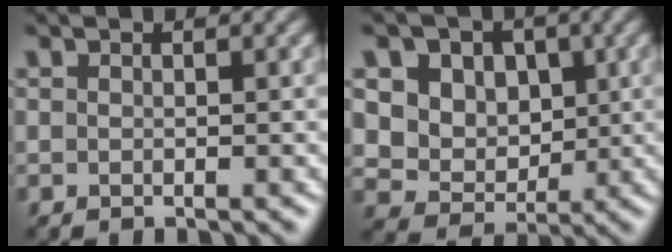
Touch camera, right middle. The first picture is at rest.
{"total": 8.6, "force": [3.5, 6.8, 4.0], "torque": [-0.074, 0.007, 0.055]}